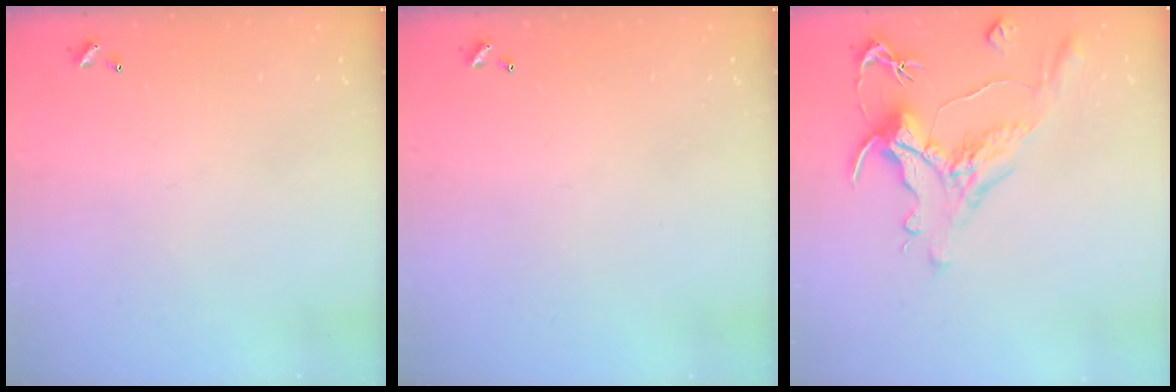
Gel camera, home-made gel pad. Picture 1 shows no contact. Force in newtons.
{"total": 0.0}
{"total": 1.5, "press": 0.4, "slide": 1.5}